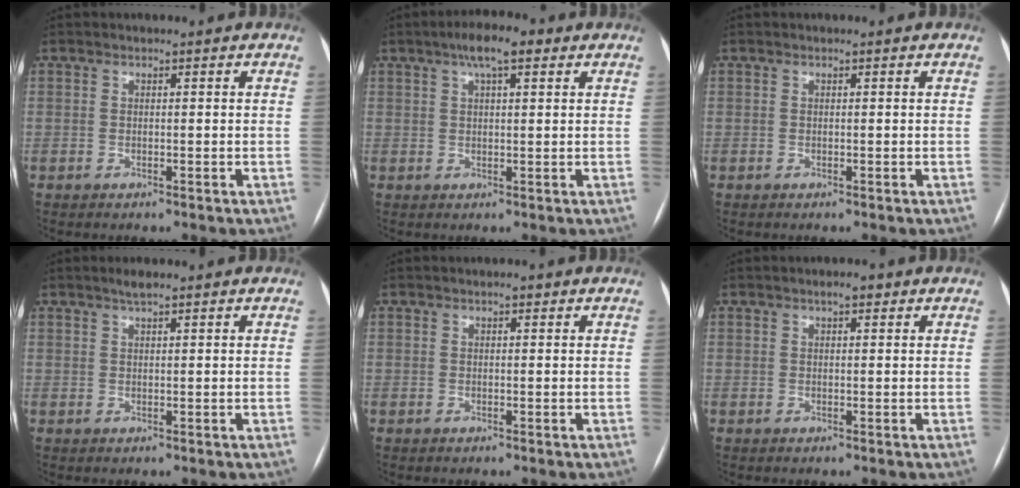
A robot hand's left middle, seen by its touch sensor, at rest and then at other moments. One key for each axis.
{"total": 5.8, "fx": 3.3, "fy": 1.5, "fz": 4.5, "tx": -0.080, "ty": 0.020, "tz": 0.051}
{"total": 0.0}
{"total": 1.7, "fx": 1.2, "fy": 0.1, "fz": 1.1, "tx": -0.021, "ty": 0.006, "tz": 0.023}
{"total": 0.7, "fx": 0.4, "fy": 0.3, "fz": 0.5, "tx": -0.007, "ty": 0.004, "tz": 0.006}
{"total": 1.6, "fx": 1.0, "fy": 0.6, "fz": 1.2, "tx": -0.017, "ty": 0.008, "tz": 0.013}